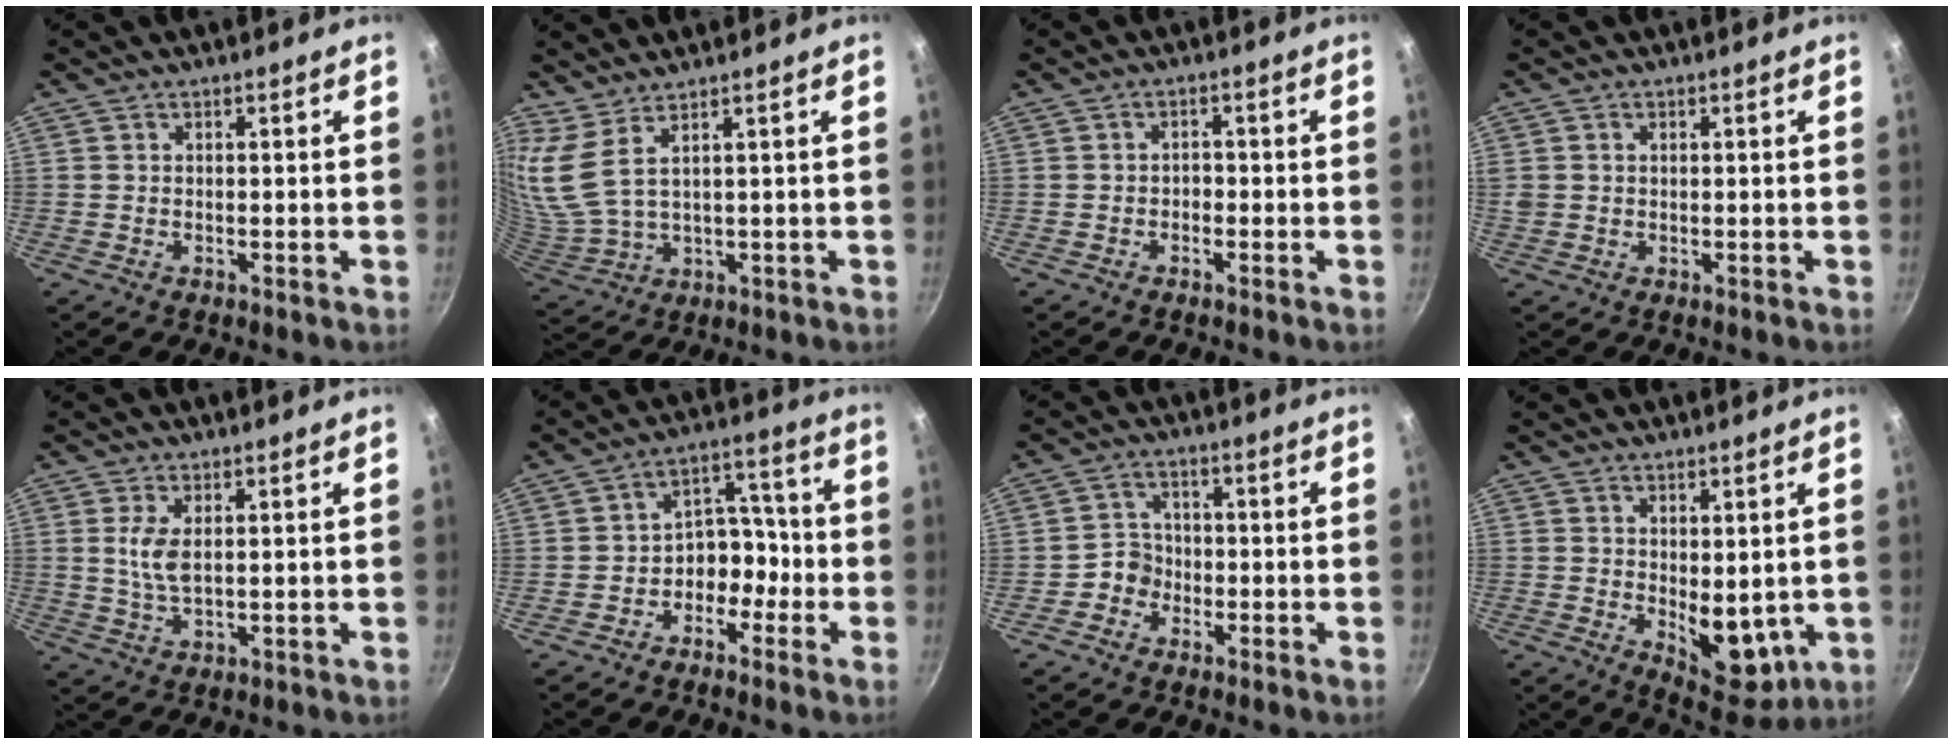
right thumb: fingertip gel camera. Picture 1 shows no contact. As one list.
[{"total": 5.9, "force": [3.8, 1.4, 4.3], "torque": [-0.090, -0.039, 0.090]}, {"total": 1.6, "force": [-0.8, 1.1, 0.7], "torque": [-0.003, 0.012, -0.014]}, {"total": 1.8, "force": [0.4, 1.6, 0.8], "torque": [-0.013, 0.003, 0.010]}, {"total": 4.8, "force": [1.1, 2.1, 4.2], "torque": [-0.083, -0.008, 0.025]}, {"total": 7.7, "force": [-3.4, 5.8, 3.9], "torque": [-0.006, 0.059, -0.062]}, {"total": 3.7, "force": [-1.7, 3.2, 0.7], "torque": [0.017, 0.022, -0.033]}, {"total": 9.6, "force": [0.1, 5.4, 7.9], "torque": [-0.080, -0.024, 0.019]}]